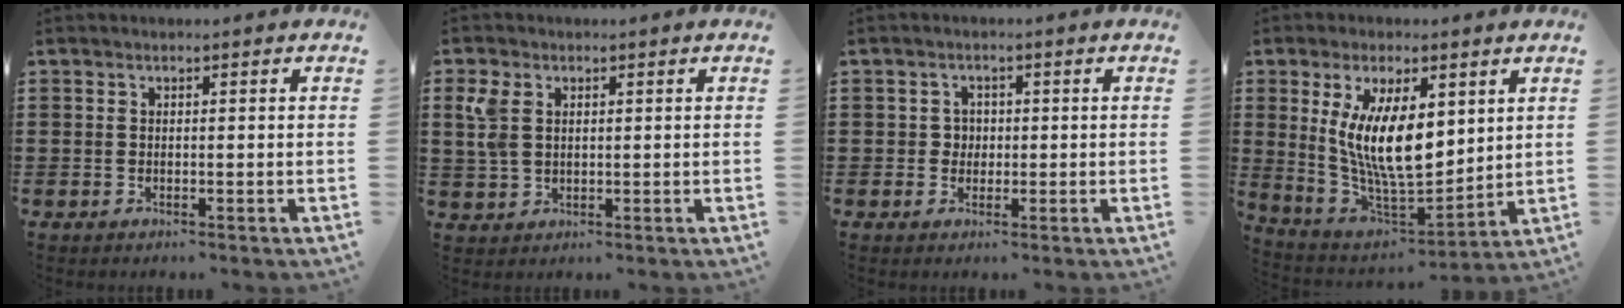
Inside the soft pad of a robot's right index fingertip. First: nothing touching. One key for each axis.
{"total": 4.3, "fx": 1.8, "fy": 2.8, "fz": 2.7, "tx": -0.071, "ty": 0.008, "tz": 0.029}
{"total": 2.0, "fx": 0.1, "fy": 1.9, "fz": 0.6, "tx": -0.019, "ty": 0.011, "tz": 0.000}
{"total": 12.3, "fx": 2.8, "fy": 5.2, "fz": 10.7, "tx": -0.217, "ty": -0.012, "tz": 0.052}